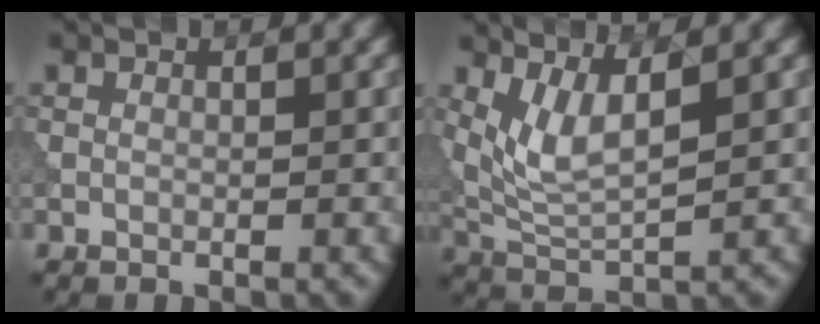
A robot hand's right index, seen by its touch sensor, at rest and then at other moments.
{"total": 3.6, "force": [1.4, 1.0, 3.2], "torque": [-0.076, -0.010, 0.037]}